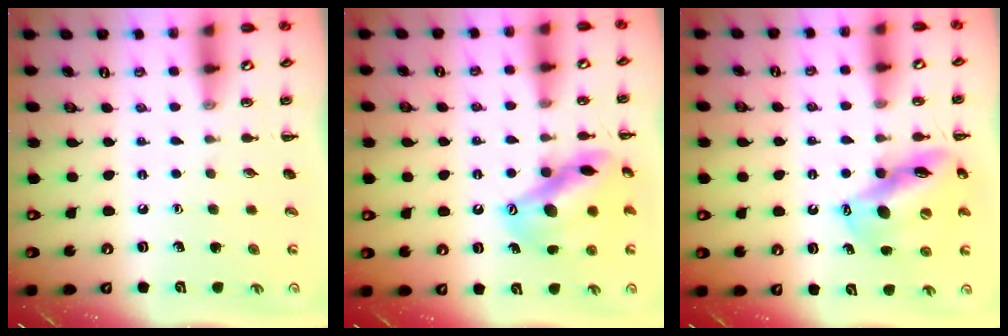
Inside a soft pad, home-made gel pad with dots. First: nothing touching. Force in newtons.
{"total": 15.6, "press": 15.3, "slide": 3.0}
{"total": 13.6, "press": 13.1, "slide": 3.6}